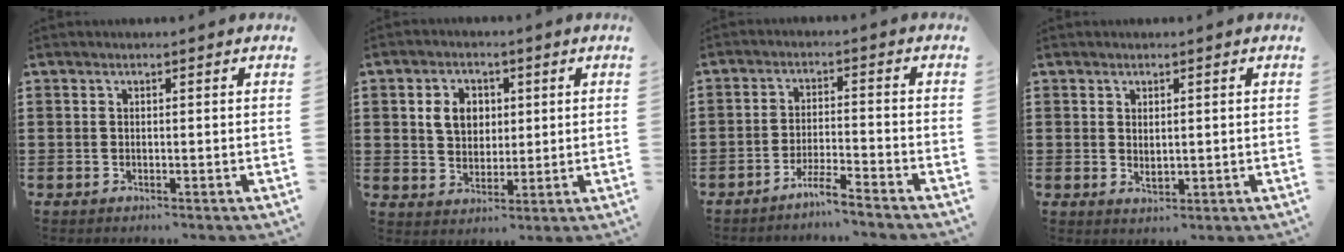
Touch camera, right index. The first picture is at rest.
{"total": 5.3, "force": [1.3, 4.1, 3.0], "torque": [-0.073, 0.015, 0.022]}
{"total": 4.2, "force": [-3.9, -0.4, 1.6], "torque": [-0.044, -0.005, -0.081]}
{"total": 1.5, "force": [0.4, 0.8, 1.2], "torque": [-0.023, 0.003, 0.006]}